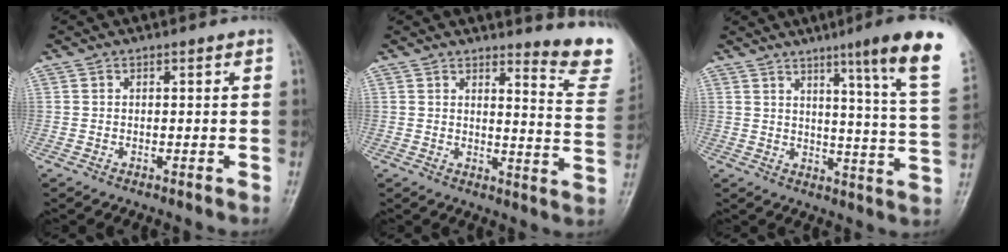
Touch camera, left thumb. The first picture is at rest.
{"total": 11.0, "force": [9.4, 1.8, 5.3], "torque": [-0.038, -0.100, 0.096]}
{"total": 16.3, "force": [9.6, -0.5, 13.2], "torque": [-0.172, -0.058, 0.115]}